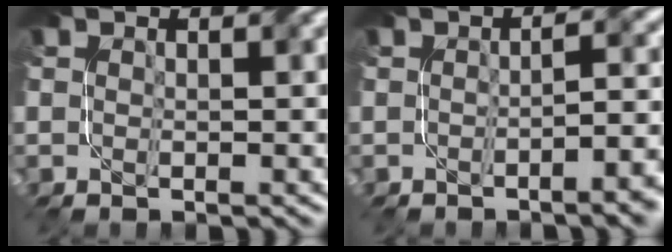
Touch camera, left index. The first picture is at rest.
{"total": 5.3, "force": [-1.8, 1.6, 4.7], "torque": [-0.038, 0.005, -0.024]}